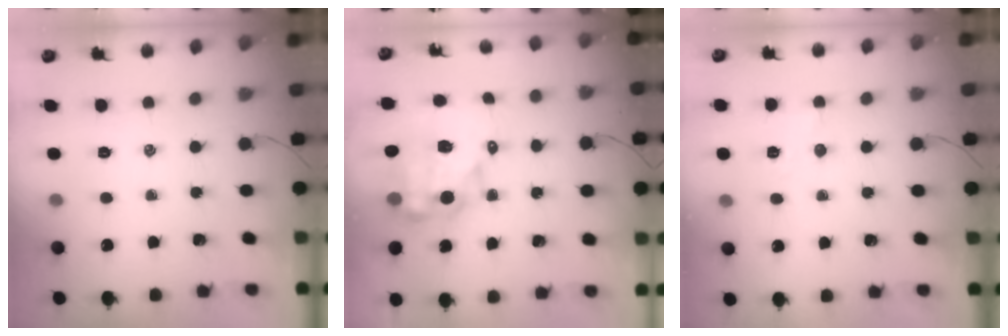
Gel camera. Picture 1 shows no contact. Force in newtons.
{"total": 12.5, "press": 12.1, "slide": 3.2}
{"total": 3.5, "press": 3.4, "slide": 0.9}